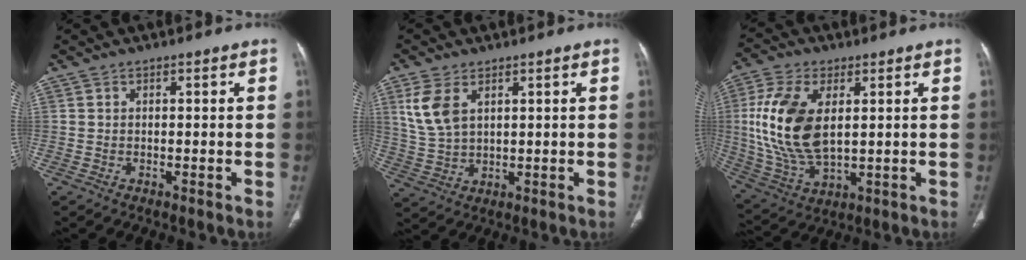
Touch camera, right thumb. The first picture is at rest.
{"total": 7.6, "force": [3.2, 4.3, 5.4], "torque": [-0.115, -0.007, 0.075]}
{"total": 16.6, "force": [2.7, 8.9, 13.7], "torque": [-0.289, -0.010, 0.060]}